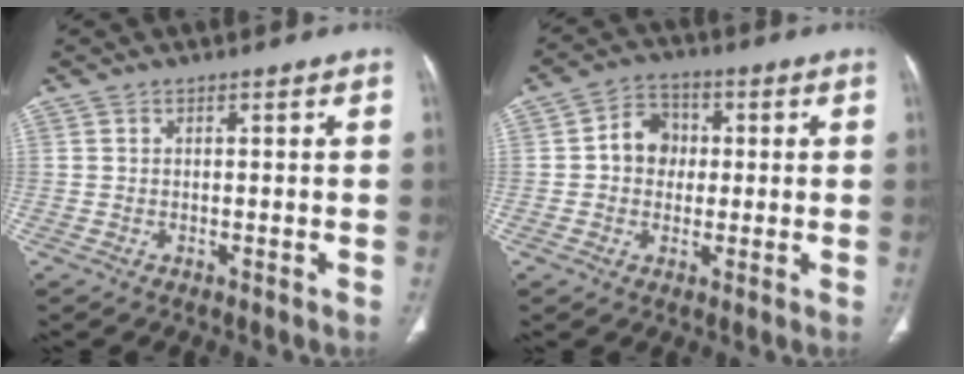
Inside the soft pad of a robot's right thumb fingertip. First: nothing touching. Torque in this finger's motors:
{"motor_torque": [-0.46, 0.40, 0.45, -0.22, 0.01]}